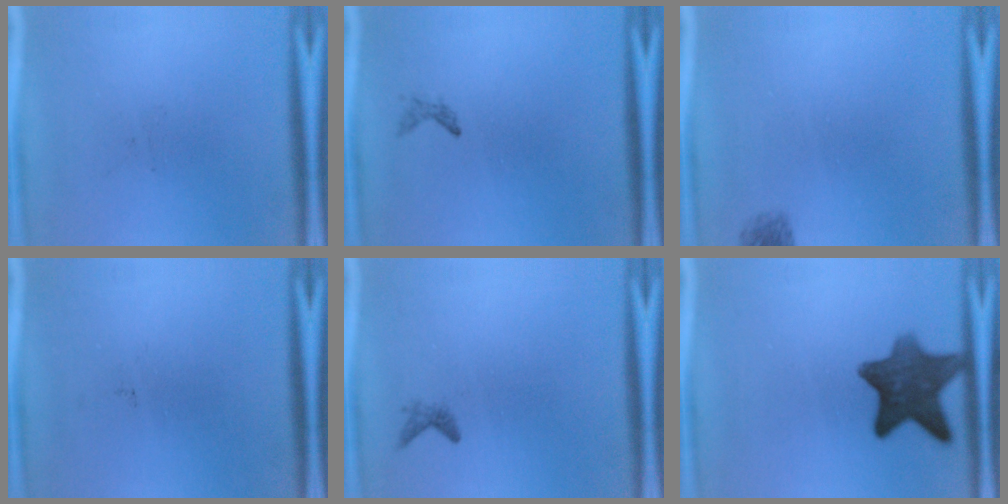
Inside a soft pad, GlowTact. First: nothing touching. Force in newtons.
{"total": 0.7}
{"total": 1.6}
{"total": 0.0}
{"total": 0.9}
{"total": 10.4}